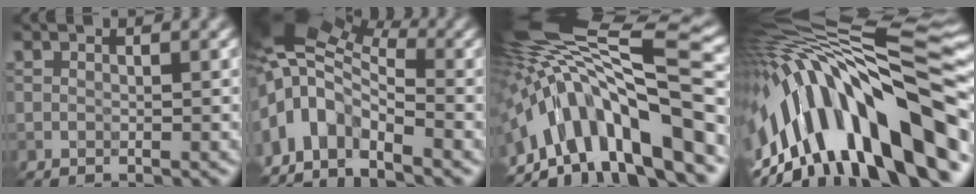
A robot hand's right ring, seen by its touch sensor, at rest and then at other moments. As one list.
[{"total": 10.5, "force": [-1.5, 6.1, 8.4], "torque": [-0.177, 0.006, -0.043]}, {"total": 14.3, "force": [-4.5, 4.4, 12.8], "torque": [-0.206, 0.038, -0.070]}, {"total": 16.0, "force": [-4.1, 6.5, 14.0], "torque": [-0.224, 0.041, -0.070]}]